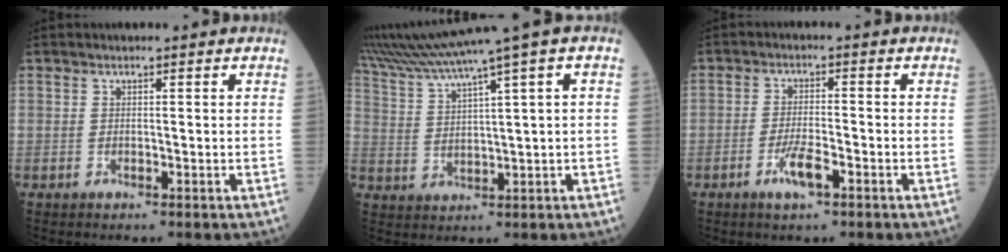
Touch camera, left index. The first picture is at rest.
{"total": 10.7, "force": [8.1, -2.3, 6.6], "torque": [-0.125, 0.017, 0.156]}
{"total": 4.1, "force": [-2.2, 0.8, 3.4], "torque": [-0.071, -0.001, -0.038]}